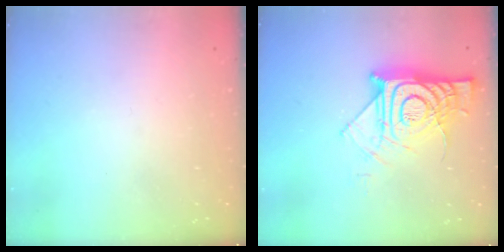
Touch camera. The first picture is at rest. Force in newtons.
{"total": 14.5, "press": 14.5, "slide": 1.4}